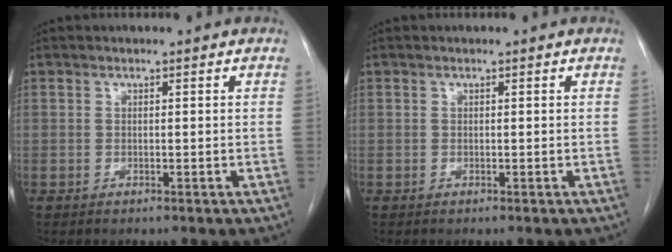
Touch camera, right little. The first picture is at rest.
{"total": 0.0}